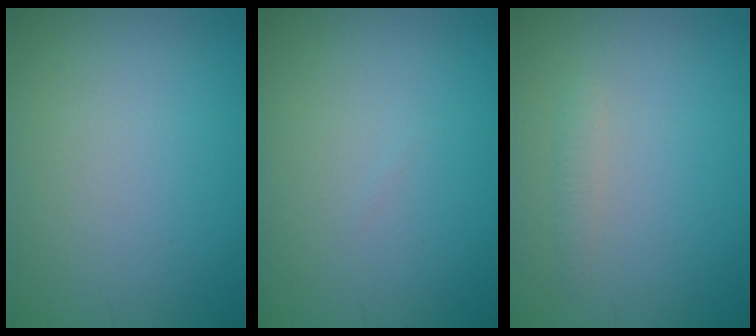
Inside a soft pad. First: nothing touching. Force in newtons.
{"total": 0.0}
{"total": 0.9, "press": 0.9, "slide": 0.0}